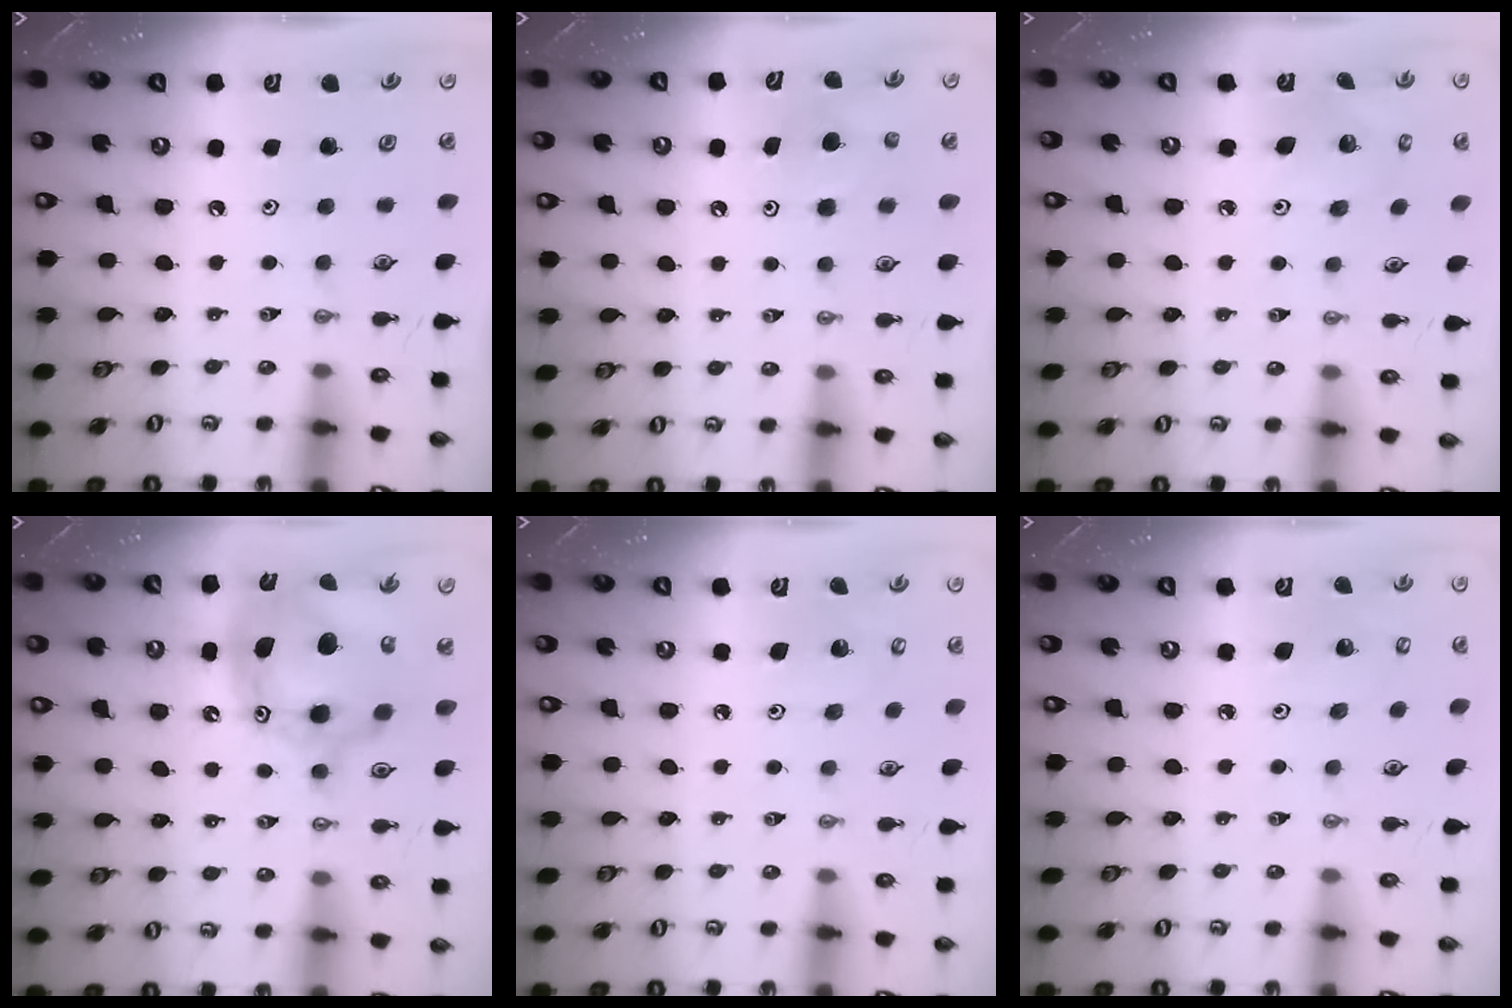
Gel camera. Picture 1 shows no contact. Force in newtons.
{"total": 5.2, "press": 5.2, "slide": 0.4}
{"total": 4.8, "press": 4.7, "slide": 0.5}
{"total": 15.7, "press": 15.6, "slide": 1.5}
{"total": 6.3, "press": 6.3, "slide": 0.4}
{"total": 4.1, "press": 4.1, "slide": 0.2}